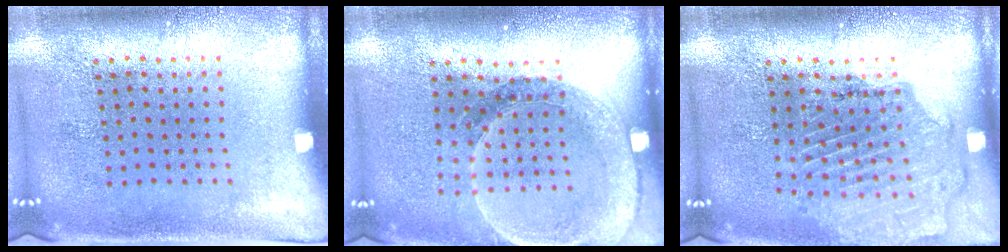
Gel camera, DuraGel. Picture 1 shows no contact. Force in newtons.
{"total": 1.4, "press": 1.4, "slide": 0.1}
{"total": 1.6, "press": 1.5, "slide": 0.3}